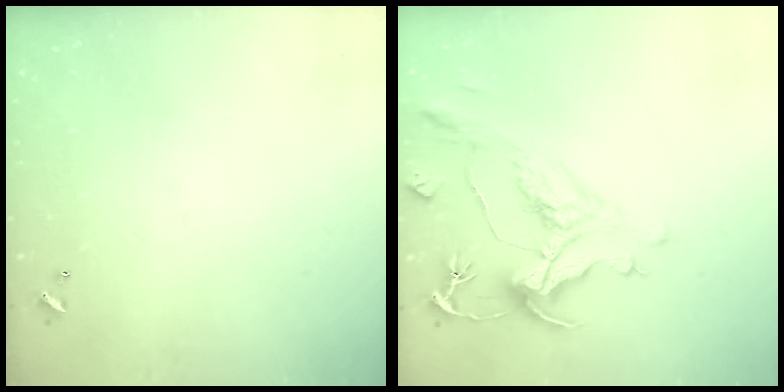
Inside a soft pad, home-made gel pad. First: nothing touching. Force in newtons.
{"total": 1.9, "press": 0.8, "slide": 1.7}